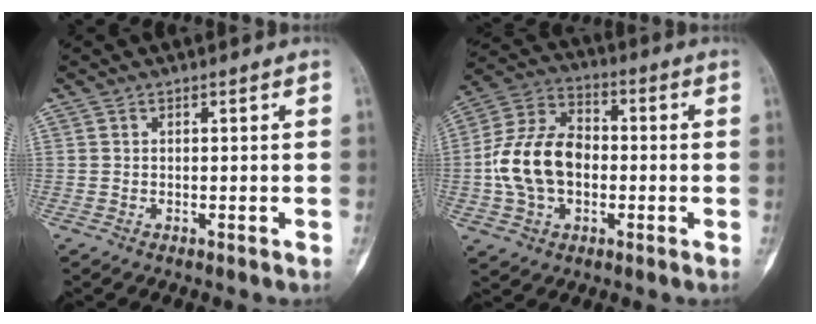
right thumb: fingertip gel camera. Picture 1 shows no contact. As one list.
[{"total": 14.9, "force": [-1.4, 10.2, 10.8], "torque": [-0.197, 0.033, -0.029]}]